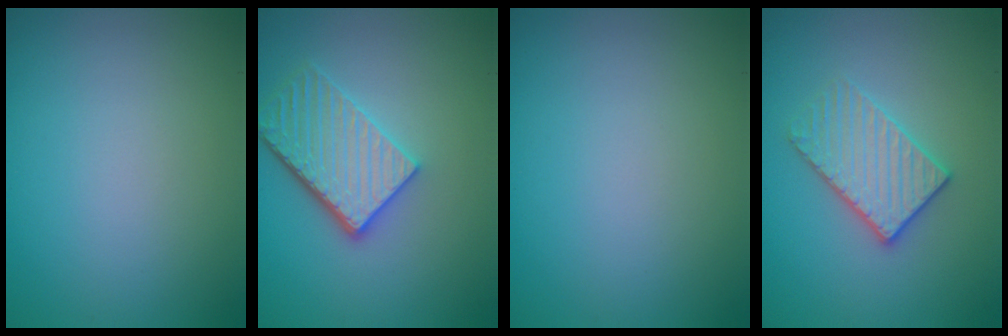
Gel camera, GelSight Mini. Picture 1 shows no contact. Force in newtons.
{"total": 4.5, "press": 3.6, "slide": 2.6}
{"total": 0.0}
{"total": 3.3, "press": 3.1, "slide": 1.1}